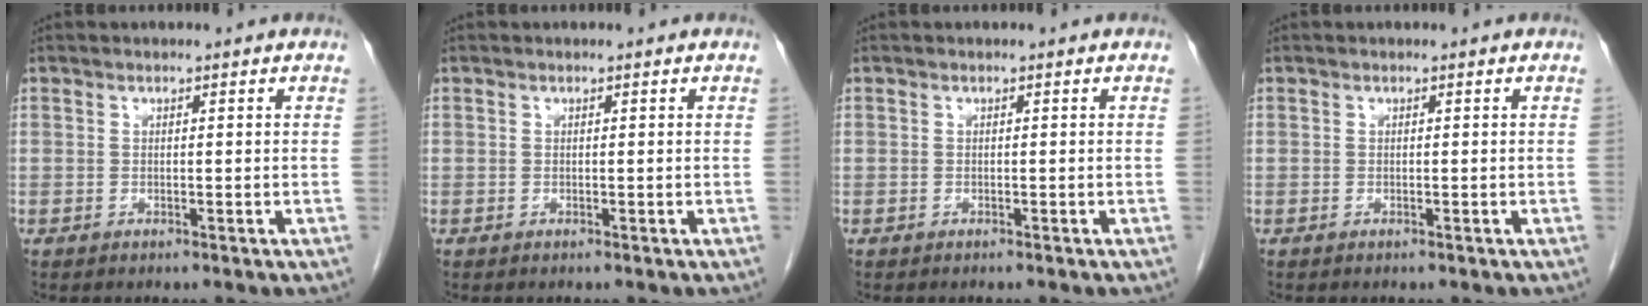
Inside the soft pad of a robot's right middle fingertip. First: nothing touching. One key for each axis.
{"total": 0.0}
{"total": 0.0}
{"total": 0.0}